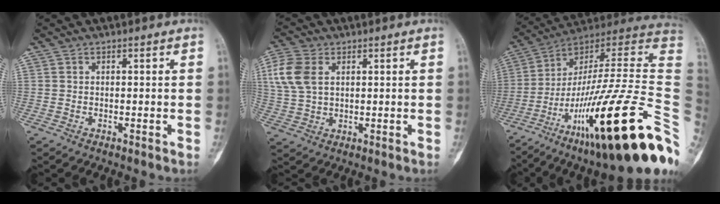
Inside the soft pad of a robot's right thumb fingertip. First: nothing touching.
{"total": 8.6, "force": [2.6, 5.6, 6.0], "torque": [-0.135, 0.003, 0.054]}
{"total": 33.7, "force": [-9.4, 5.8, 31.8], "torque": [-0.439, 0.052, -0.159]}